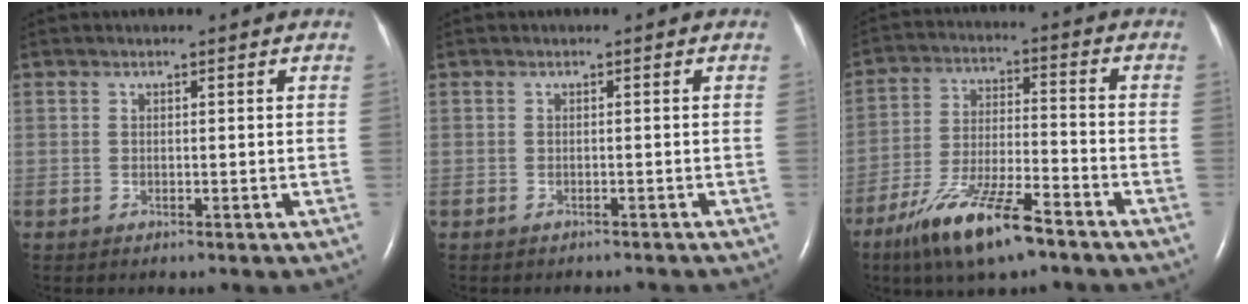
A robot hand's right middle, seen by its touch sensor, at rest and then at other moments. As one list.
[{"total": 2.7, "force": [-2.5, 0.6, 0.8], "torque": [-0.010, -0.003, -0.028]}, {"total": 13.1, "force": [-8.8, 2.2, 9.4], "torque": [-0.187, -0.023, -0.159]}]